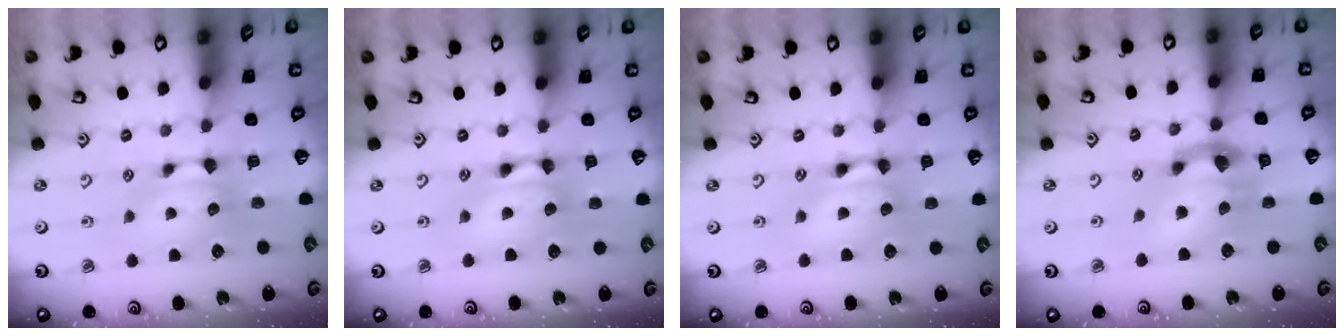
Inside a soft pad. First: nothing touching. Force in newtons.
{"total": 2.2, "press": 2.2, "slide": 0.1}
{"total": 2.2, "press": 2.2, "slide": 0.1}
{"total": 5.2, "press": 4.6, "slide": 2.2}